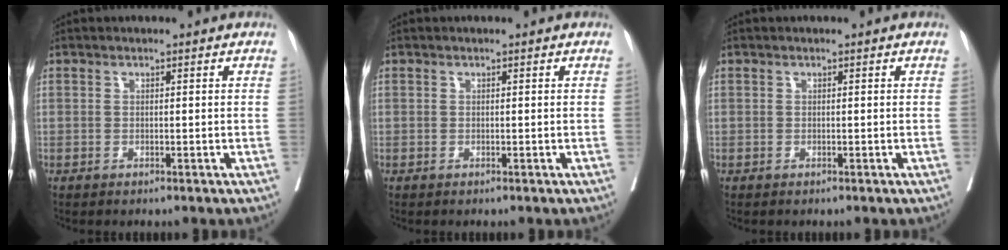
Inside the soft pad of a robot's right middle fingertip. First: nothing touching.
{"total": 0.0}
{"total": 0.0}